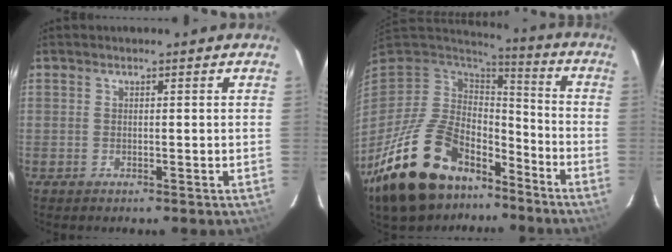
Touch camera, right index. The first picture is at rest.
{"total": 25.2, "force": [-16.0, 13.3, 14.2], "torque": [-0.289, -0.014, -0.248]}